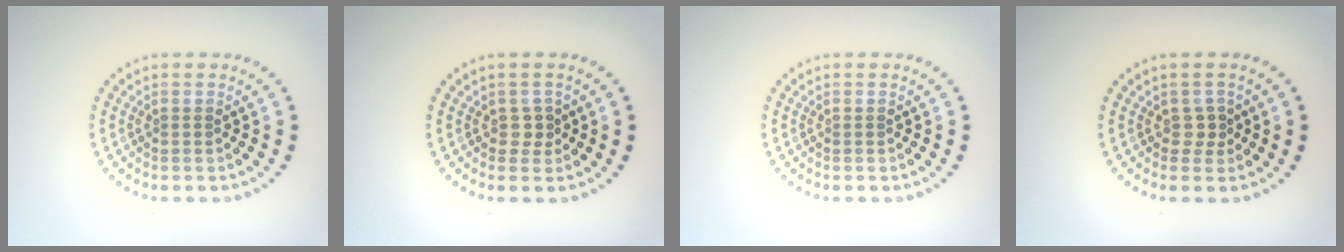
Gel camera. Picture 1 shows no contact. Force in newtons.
{"total": 1.0, "press": 0.9, "slide": 0.5}
{"total": 0.0}
{"total": 1.2, "press": 0.9, "slide": 0.8}